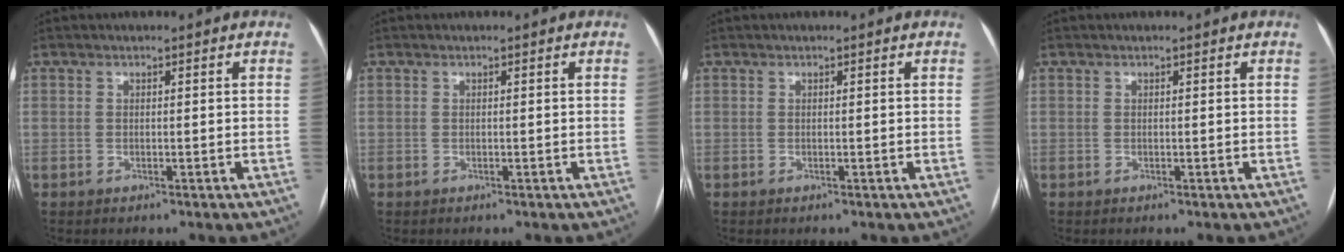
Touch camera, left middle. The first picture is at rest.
{"total": 0.0}
{"total": 0.0}
{"total": 0.0}